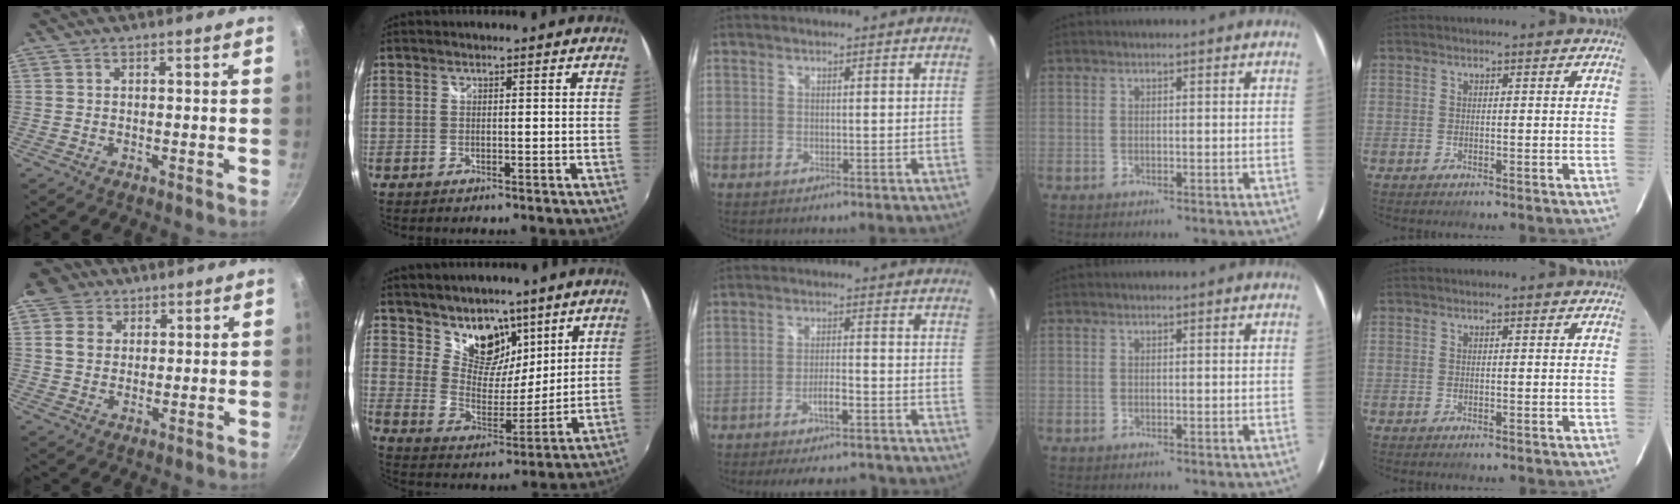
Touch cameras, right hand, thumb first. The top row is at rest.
{"thumb": {"total": 7.1, "force": [3.1, 5.9, 2.6], "torque": [-0.012, 0.002, 0.047]}, "index": {"total": 11.7, "force": [8.1, 7.1, 4.5], "torque": [-0.074, -0.006, 0.145]}, "middle": {"total": 9.8, "force": [-8.7, 1.8, 4.2], "torque": [-0.091, 0.000, -0.121]}}